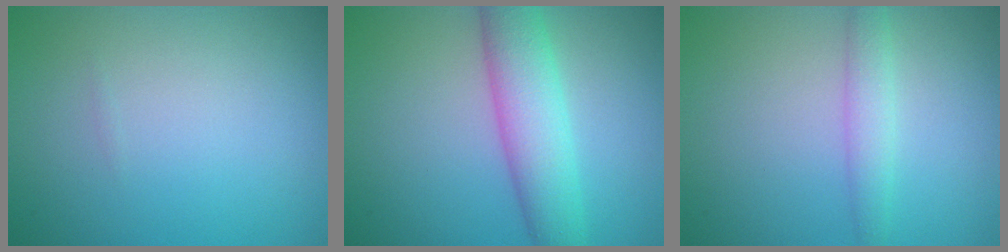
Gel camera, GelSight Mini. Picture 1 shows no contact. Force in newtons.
{"total": 5.4, "press": 5.4, "slide": 0.1}
{"total": 1.9, "press": 1.9, "slide": 0.1}